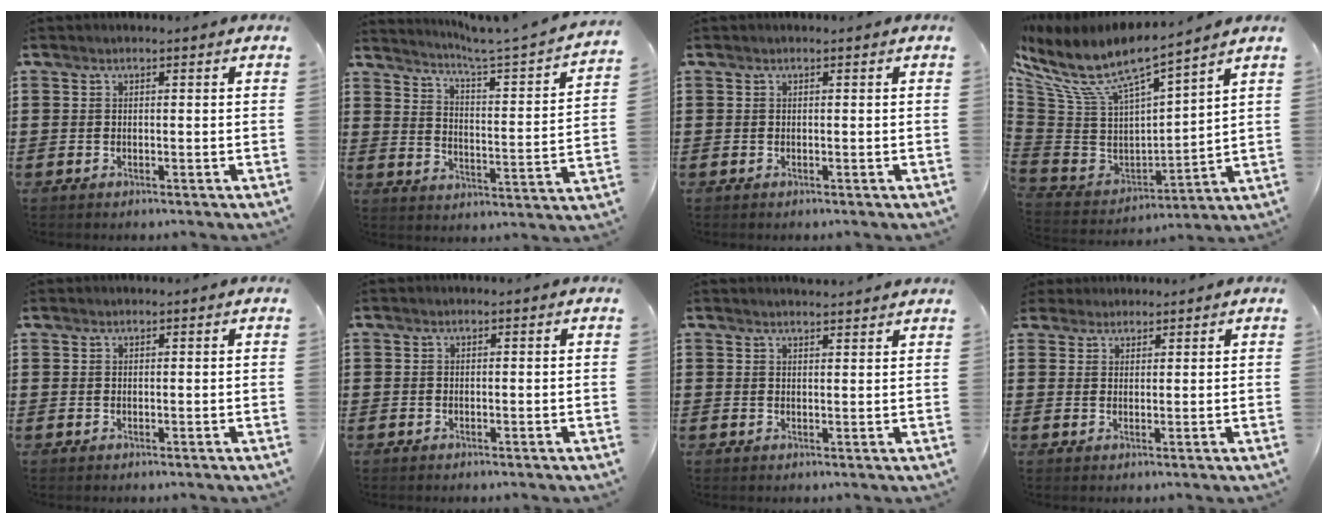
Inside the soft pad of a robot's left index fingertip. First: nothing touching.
{"total": 3.8, "force": [3.2, -0.9, 1.7], "torque": [-0.053, -0.035, 0.042]}
{"total": 0.0}
{"total": 9.2, "force": [6.4, 2.5, 6.1], "torque": [-0.149, -0.052, 0.106]}
{"total": 0.5, "force": [0.5, 0.1, 0.0], "torque": [-0.002, 0.001, 0.011]}
{"total": 0.0}
{"total": 1.9, "force": [1.9, -0.1, 0.0], "torque": [-0.005, -0.001, 0.038]}
{"total": 1.9, "force": [1.8, 0.7, -0.2], "torque": [-0.004, 0.006, 0.036]}